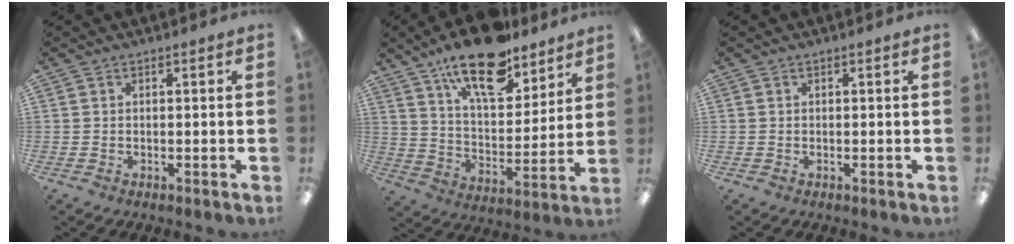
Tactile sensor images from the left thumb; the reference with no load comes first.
{"total": 19.2, "force": [14.3, 7.4, 10.4], "torque": [-0.177, -0.079, 0.245]}
{"total": 0.0}